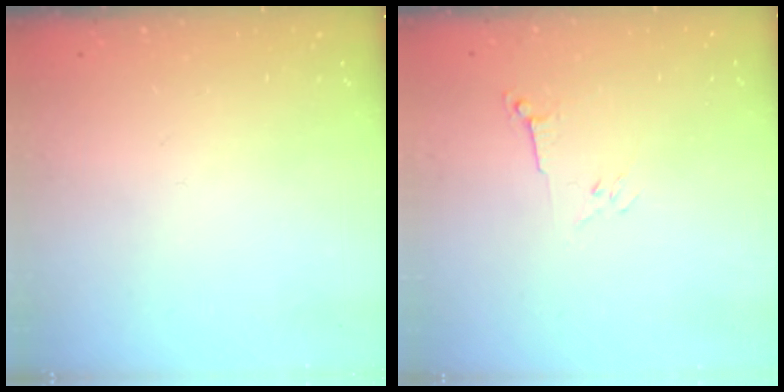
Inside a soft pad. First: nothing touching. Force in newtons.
{"total": 3.0, "press": 2.9, "slide": 0.8}